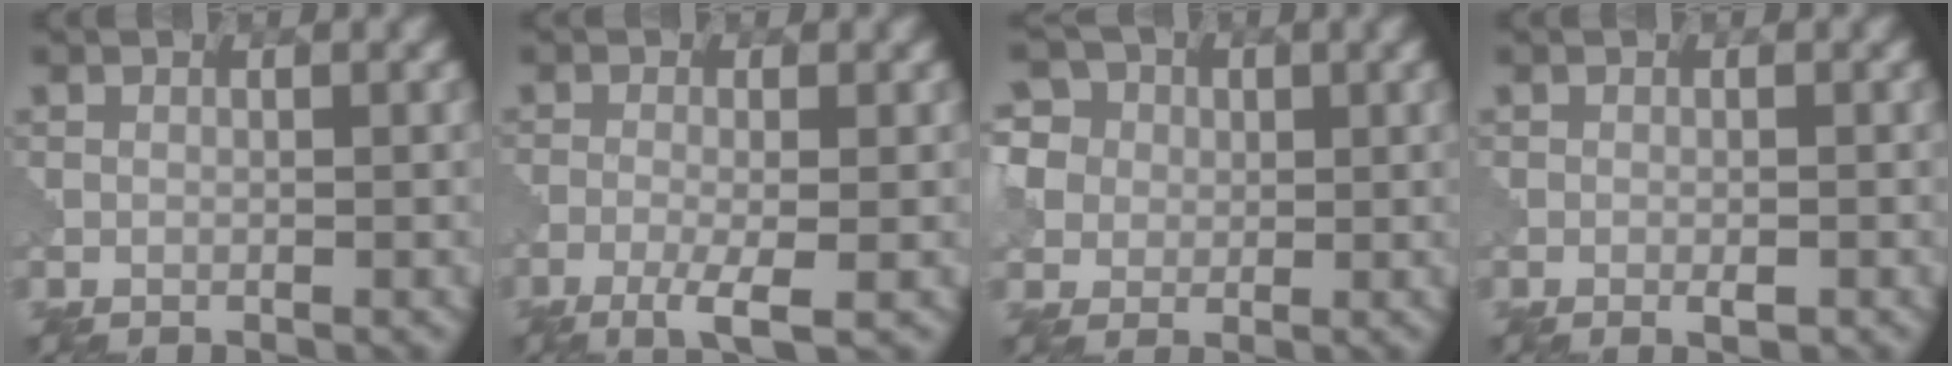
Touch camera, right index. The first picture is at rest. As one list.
[{"total": 3.2, "force": [-2.0, 0.4, 2.5], "torque": [-0.049, -0.005, -0.038]}, {"total": 6.3, "force": [2.2, 5.6, 1.9], "torque": [-0.064, 0.029, 0.026]}, {"total": 0.8, "force": [-0.7, -0.1, 0.3], "torque": [-0.004, -0.005, -0.005]}]